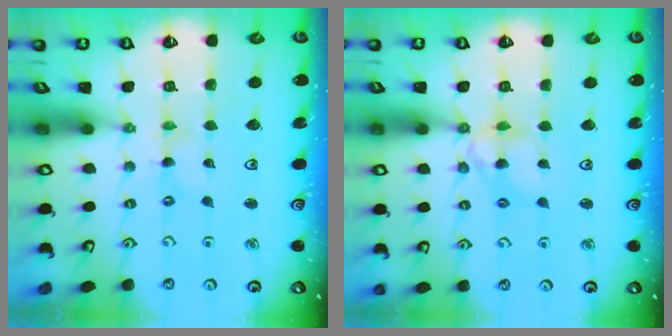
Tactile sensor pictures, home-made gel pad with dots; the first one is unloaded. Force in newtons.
{"total": 8.2, "press": 8.2, "slide": 0.6}